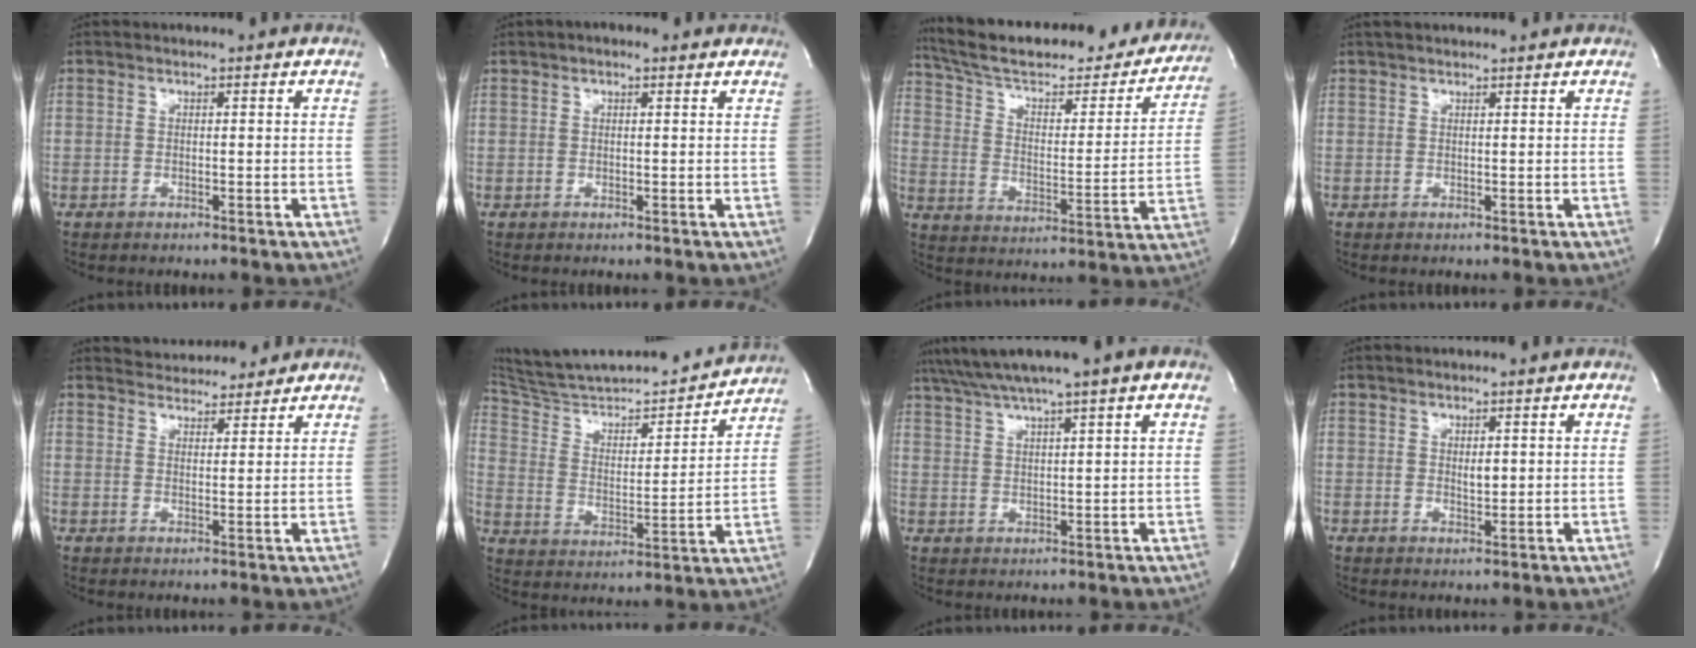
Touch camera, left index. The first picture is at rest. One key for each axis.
{"total": 2.2, "fx": 1.5, "fy": 0.9, "fz": 1.4, "tx": -0.020, "ty": 0.017, "tz": 0.016}
{"total": 30.0, "fx": 26.2, "fy": 6.7, "fz": 12.8, "tx": -0.203, "ty": -0.034, "tz": 0.351}
{"total": 3.8, "fx": 3.5, "fy": 0.4, "fz": 1.6, "tx": -0.021, "ty": 0.030, "tz": 0.052}
{"total": 7.4, "fx": 7.0, "fy": 1.9, "fz": 1.3, "tx": -0.018, "ty": 0.015, "tz": 0.096}
{"total": 24.2, "fx": 22.3, "fy": 2.9, "fz": 9.0, "tx": -0.150, "ty": -0.011, "tz": 0.337}
{"total": 8.9, "fx": 6.7, "fy": -0.9, "fz": 5.8, "tx": -0.102, "ty": 0.035, "tz": 0.106}
{"total": 1.7, "fx": 0.6, "fy": 0.6, "fz": 1.4, "tx": -0.025, "ty": -0.003, "tz": 0.013}